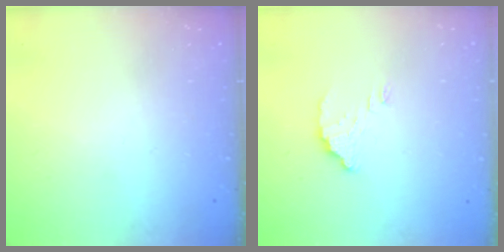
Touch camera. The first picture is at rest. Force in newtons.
{"total": 3.8, "press": 3.8, "slide": 0.2}